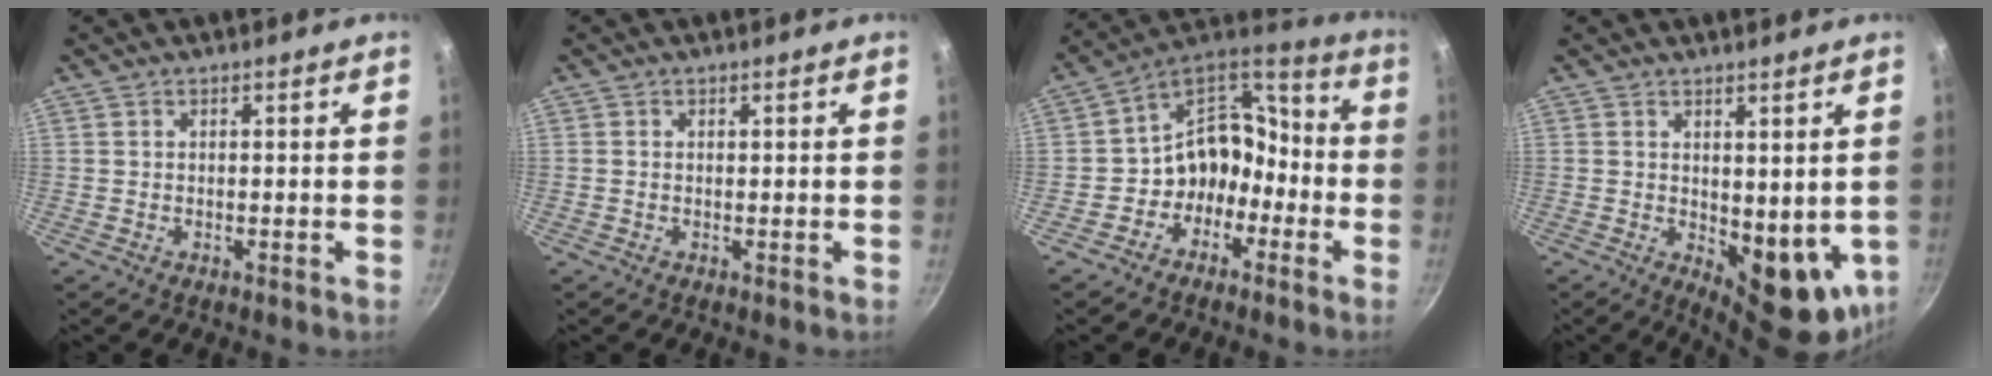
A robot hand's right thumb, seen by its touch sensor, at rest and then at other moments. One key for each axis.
{"total": 0.0}
{"total": 12.9, "fx": -4.7, "fy": 10.5, "fz": 5.9, "tx": -0.042, "ty": 0.089, "tz": -0.085}
{"total": 10.4, "fx": 0.3, "fy": 5.1, "fz": 9.1, "tx": -0.096, "ty": -0.019, "tz": 0.020}